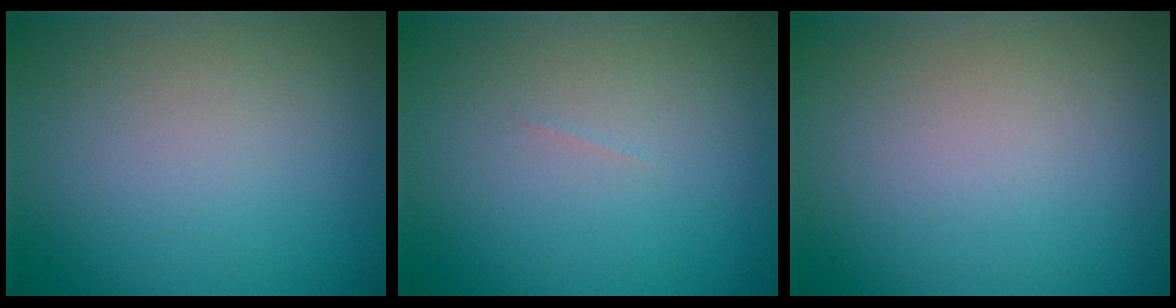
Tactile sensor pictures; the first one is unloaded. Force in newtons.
{"total": 0.0}
{"total": 0.0}